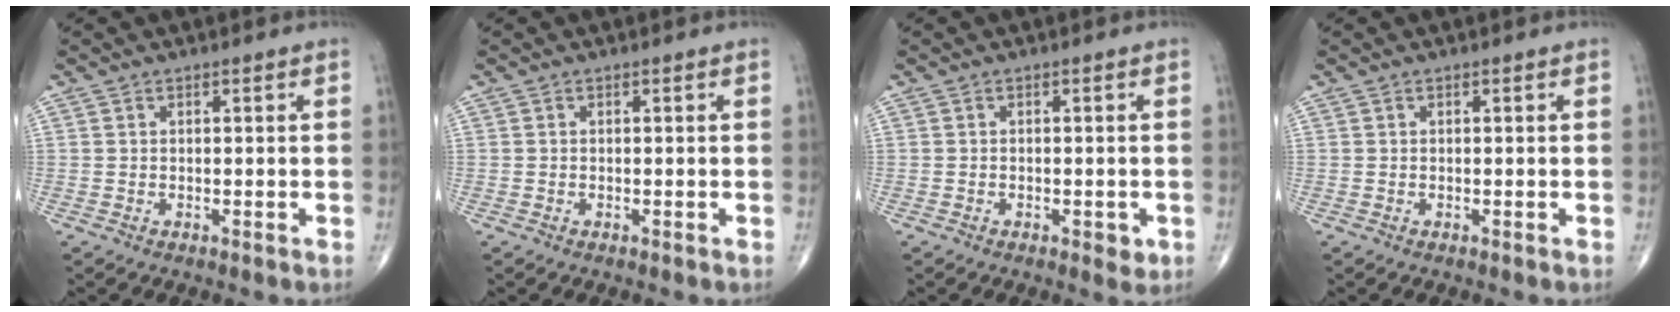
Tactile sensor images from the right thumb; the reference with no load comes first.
{"total": 0.0}
{"total": 2.0, "force": [-0.8, 1.0, 1.6], "torque": [-0.016, -0.003, -0.009]}
{"total": 0.0}